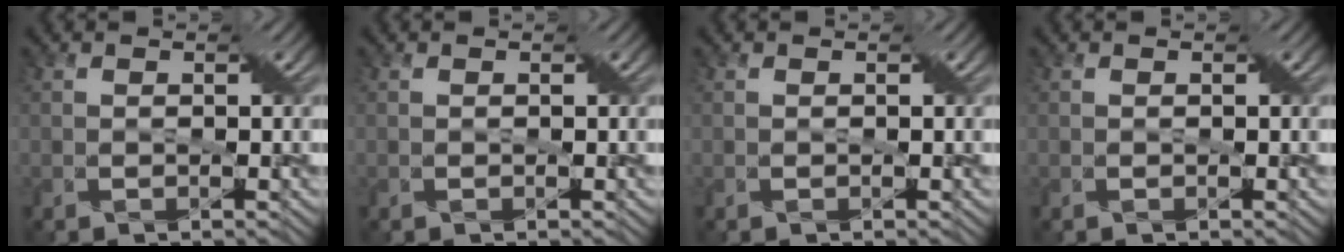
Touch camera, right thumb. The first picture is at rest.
{"total": 0.0}
{"total": 0.0}
{"total": 0.0}